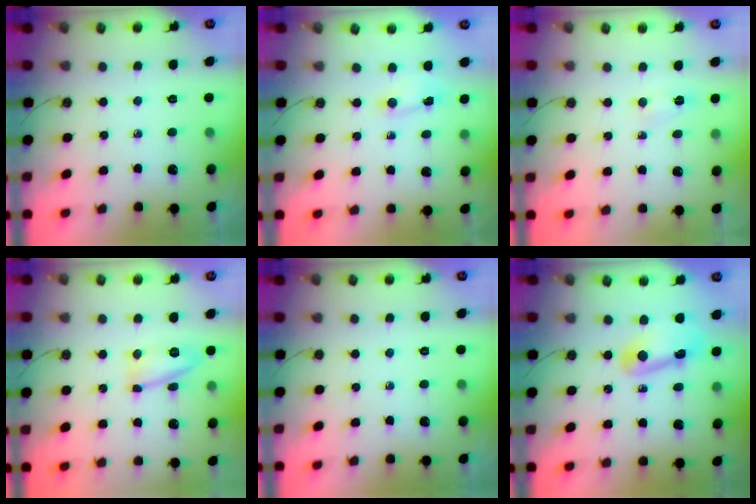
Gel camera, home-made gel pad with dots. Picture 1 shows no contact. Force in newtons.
{"total": 1.4, "press": 1.2, "slide": 0.7}
{"total": 3.1, "press": 3.1, "slide": 0.6}
{"total": 11.2, "press": 11.1, "slide": 0.9}
{"total": 0.0}
{"total": 12.5, "press": 10.2, "slide": 7.3}